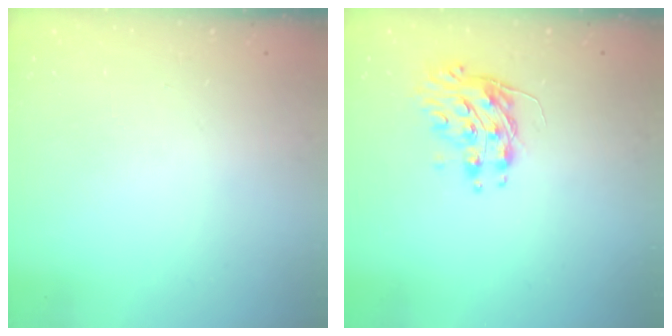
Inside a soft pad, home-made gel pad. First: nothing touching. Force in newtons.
{"total": 9.2, "press": 9.2, "slide": 0.3}